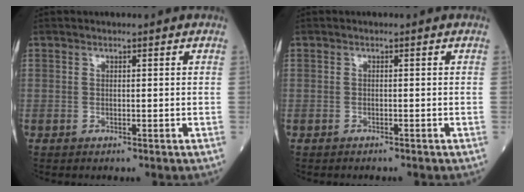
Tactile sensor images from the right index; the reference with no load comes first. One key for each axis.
{"total": 1.1, "fx": -1.1, "fy": 0.1, "fz": 0.2, "tx": -0.006, "ty": -0.003, "tz": -0.015}